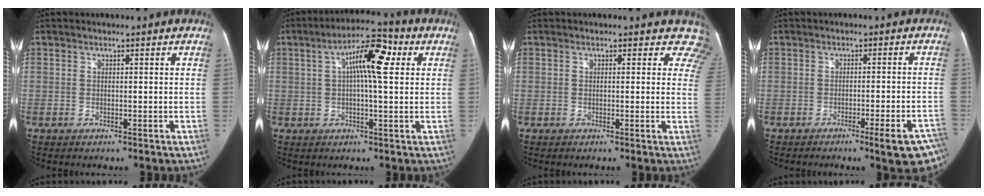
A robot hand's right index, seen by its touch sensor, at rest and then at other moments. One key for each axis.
{"total": 9.4, "fx": 2.5, "fy": 1.9, "fz": 8.8, "tx": -0.148, "ty": 0.032, "tz": 0.036}
{"total": 4.4, "fx": 3.7, "fy": 2.4, "fz": 0.2, "tx": 0.037, "ty": -0.009, "tz": 0.005}
{"total": 8.4, "fx": -5.9, "fy": 0.6, "fz": 5.9, "tx": -0.050, "ty": 0.008, "tz": -0.079}